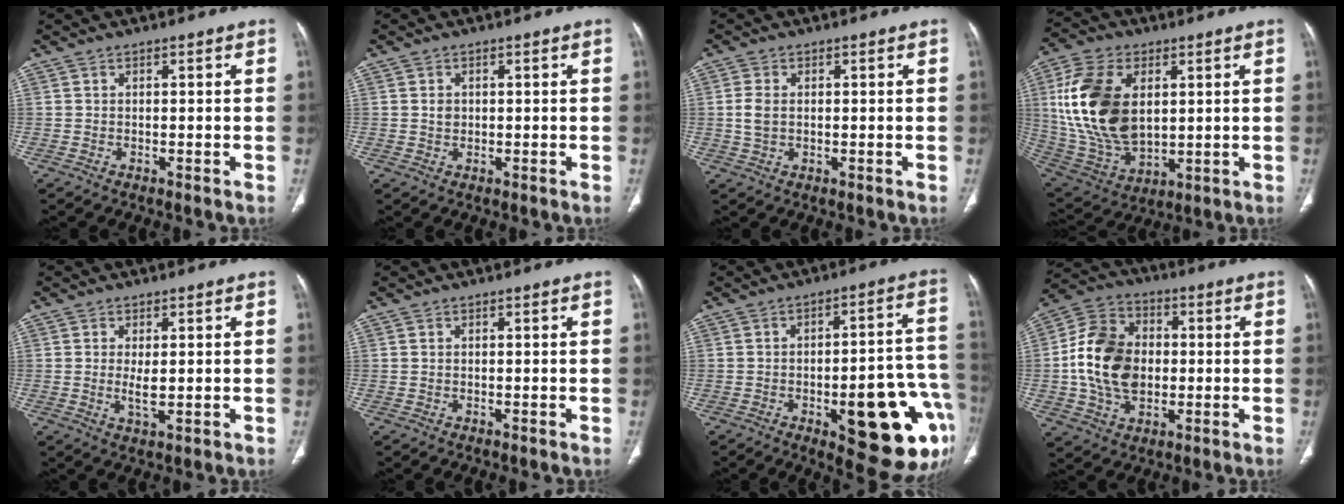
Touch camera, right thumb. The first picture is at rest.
{"total": 1.5, "force": [0.2, 1.2, 0.8], "torque": [-0.012, 0.001, 0.006]}
{"total": 3.4, "force": [0.2, 2.3, 2.6], "torque": [-0.062, 0.003, 0.004]}
{"total": 20.3, "force": [3.7, 12.5, 15.6], "torque": [-0.307, -0.016, 0.083]}
{"total": 3.3, "force": [0.1, 1.3, 3.1], "torque": [-0.059, -0.010, 0.005]}
{"total": 0.0}
{"total": 21.2, "force": [-7.5, 7.1, 18.5], "torque": [-0.177, 0.028, -0.080]}
{"total": 15.7, "force": [-0.5, 11.5, 10.7], "torque": [-0.184, 0.021, -0.008]}